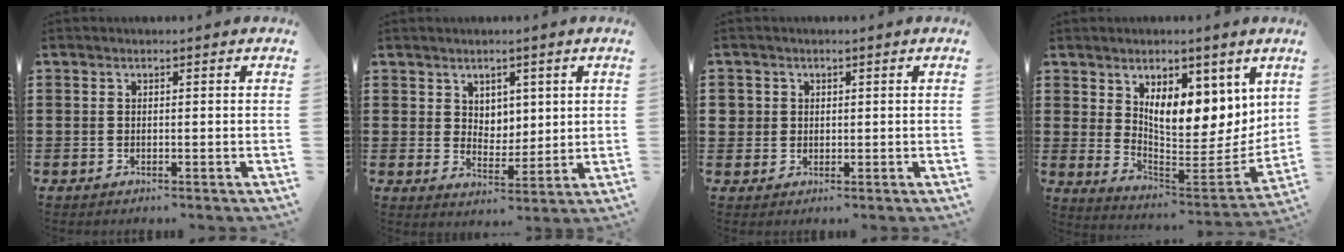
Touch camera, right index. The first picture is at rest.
{"total": 4.0, "force": [2.7, 3.0, 0.4], "torque": [-0.016, 0.000, 0.049]}
{"total": 1.7, "force": [0.4, 1.6, 0.3], "torque": [-0.014, 0.008, 0.006]}
{"total": 9.3, "force": [5.8, 4.6, 5.7], "torque": [-0.086, -0.049, 0.100]}